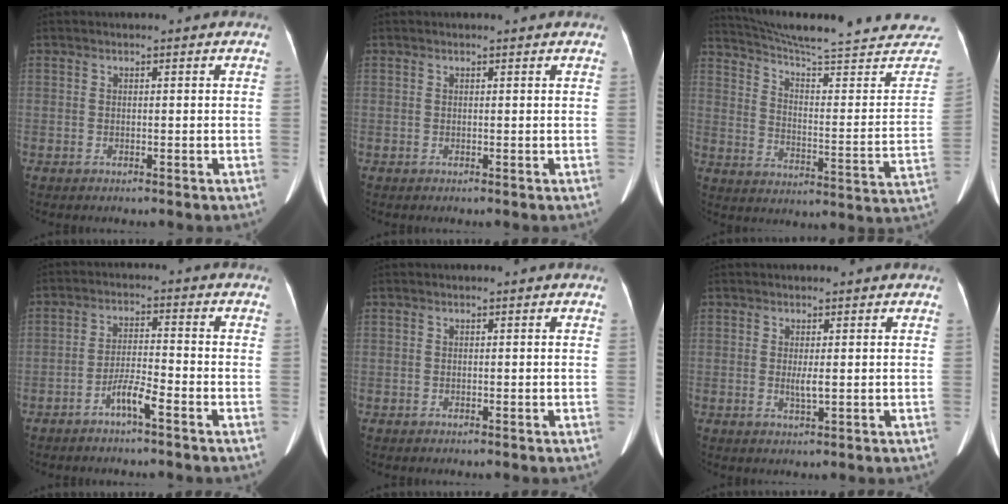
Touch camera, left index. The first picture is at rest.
{"total": 0.7, "force": [0.6, 0.1, 0.2], "torque": [-0.008, 0.002, 0.007]}
{"total": 30.4, "force": [28.2, 1.7, 11.2], "torque": [-0.169, -0.109, 0.360]}
{"total": 4.2, "force": [-2.8, 0.1, 3.1], "torque": [-0.065, 0.004, -0.055]}
{"total": 0.0}
{"total": 1.7, "force": [0.1, 0.1, 1.7], "torque": [-0.036, -0.004, 0.004]}